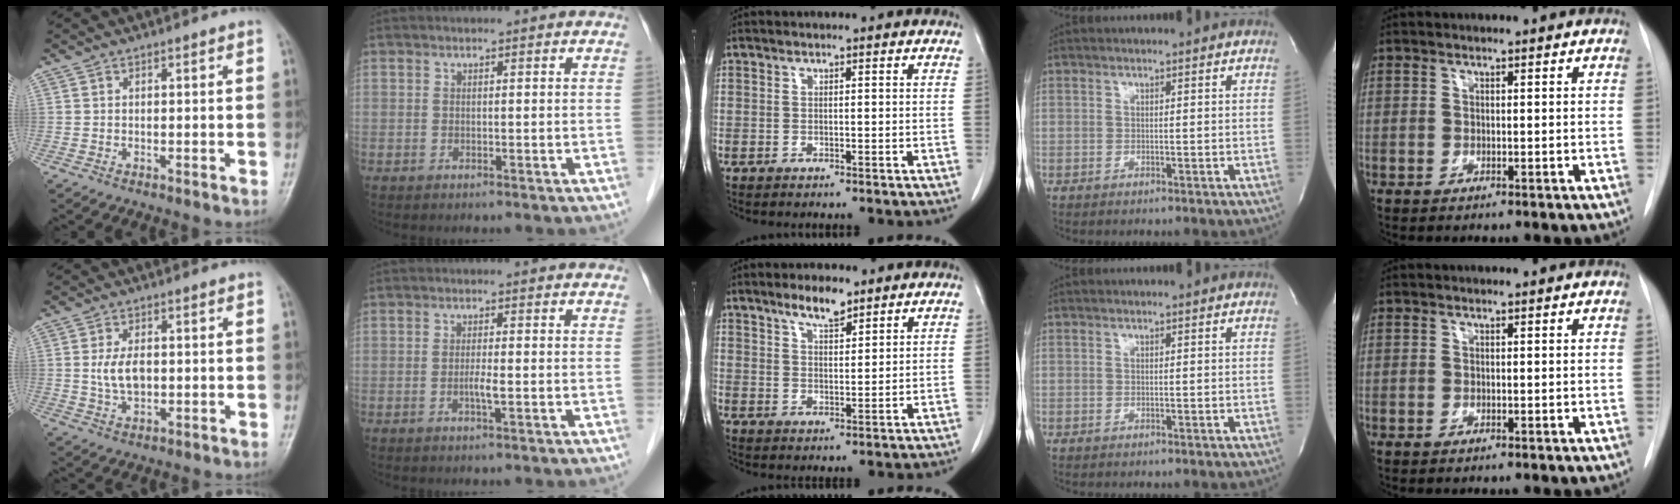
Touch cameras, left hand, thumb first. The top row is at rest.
{"thumb": {"total": 5.2, "force": [0.3, 3.0, 4.3], "torque": [-0.083, -0.003, 0.008]}, "index": {"total": 1.8, "force": [-0.8, -0.1, 1.6], "torque": [-0.034, -0.007, -0.015]}, "middle": {"total": 4.7, "force": [3.6, 1.3, 2.7], "torque": [-0.052, 0.000, 0.064]}}